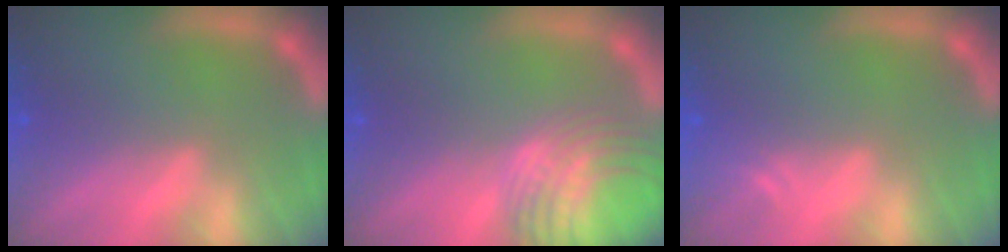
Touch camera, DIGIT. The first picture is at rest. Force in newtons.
{"total": 9.5}
{"total": 1.5}